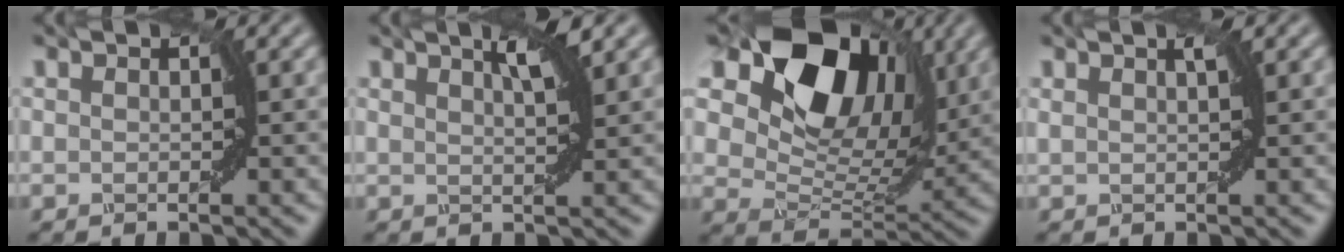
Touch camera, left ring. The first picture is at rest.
{"total": 2.2, "force": [1.4, -0.1, 1.7], "torque": [-0.025, 0.004, 0.024]}
{"total": 12.8, "force": [5.9, 8.0, 8.1], "torque": [-0.140, 0.010, 0.102]}
{"total": 0.9, "force": [0.7, -0.1, 0.6], "torque": [-0.016, 0.002, 0.014]}